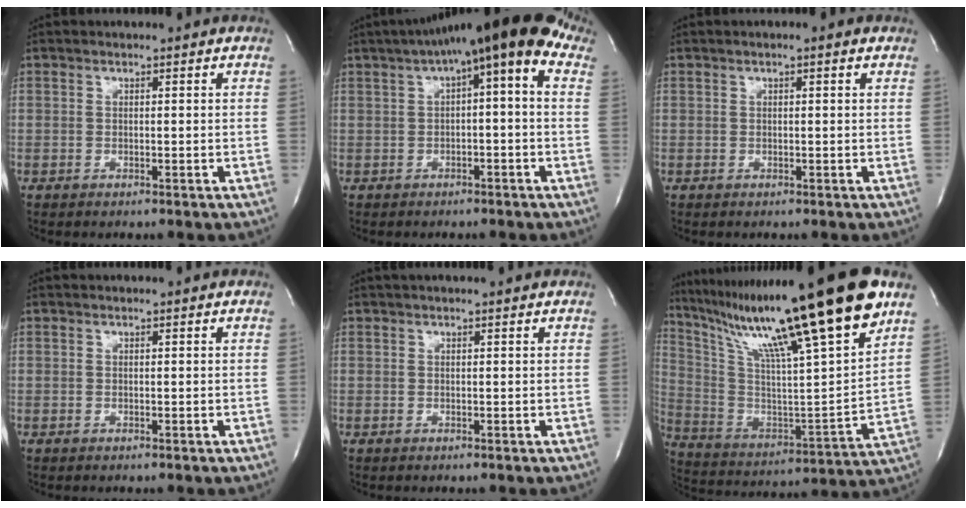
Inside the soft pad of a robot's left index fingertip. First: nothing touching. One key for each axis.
{"total": 13.3, "fx": 5.8, "fy": 3.3, "fz": 11.5, "tx": -0.162, "ty": 0.055, "tz": 0.076}
{"total": 1.1, "fx": 0.5, "fy": 0.2, "fz": 1.0, "tx": -0.020, "ty": 0.007, "tz": 0.006}
{"total": 0.0}
{"total": 3.1, "fx": 2.7, "fy": 0.1, "fz": 1.5, "tx": -0.019, "ty": 0.027, "tz": 0.034}
{"total": 27.9, "fx": 19.5, "fy": 0.4, "fz": 20.0, "tx": -0.356, "ty": -0.006, "tz": 0.325}